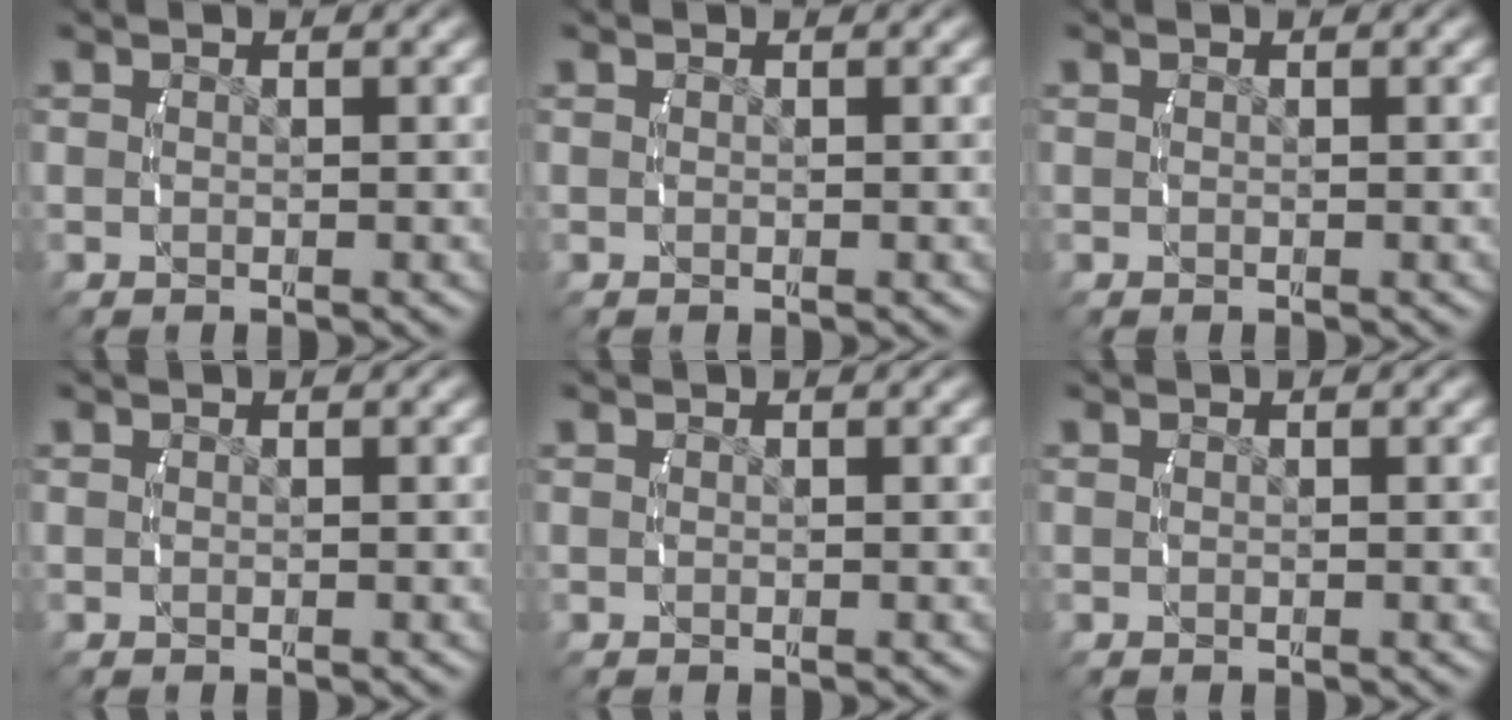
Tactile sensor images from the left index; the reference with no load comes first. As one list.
[{"total": 0.0}, {"total": 0.0}, {"total": 0.0}, {"total": 0.0}, {"total": 0.0}]